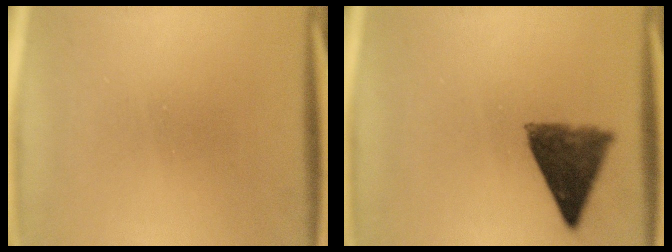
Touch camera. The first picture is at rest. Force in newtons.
{"total": 7.2}